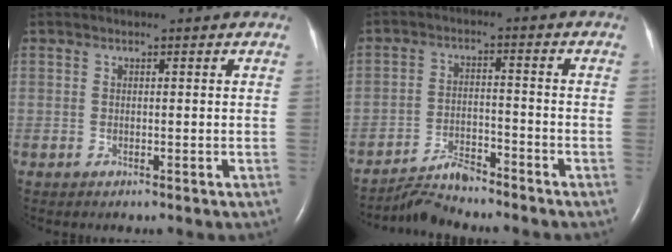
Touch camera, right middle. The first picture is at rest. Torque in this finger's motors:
{"motor_torque": [-0.14, -0.29, 0.04, 0.00]}